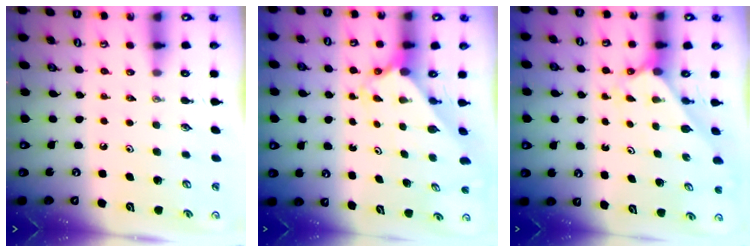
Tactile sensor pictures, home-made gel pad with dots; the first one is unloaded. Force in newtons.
{"total": 2.4, "press": 2.4, "slide": 0.2}
{"total": 2.1, "press": 2.1, "slide": 0.2}